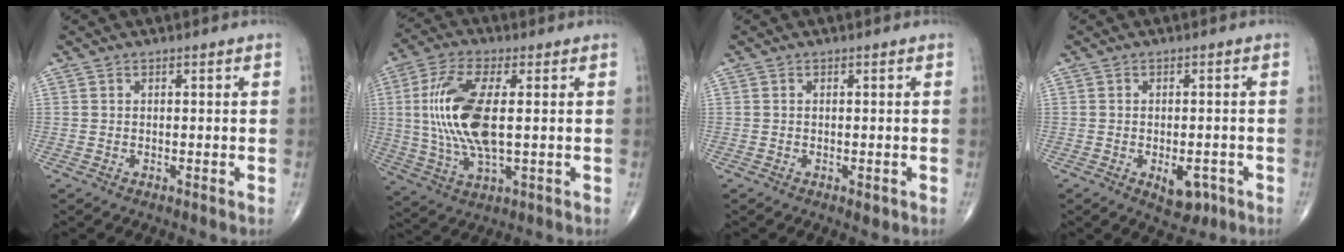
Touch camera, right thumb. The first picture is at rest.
{"total": 15.3, "force": [1.3, 5.9, 14.0], "torque": [-0.305, -0.002, 0.028]}
{"total": 1.4, "force": [-0.4, 0.6, 1.1], "torque": [-0.014, -0.001, -0.002]}
{"total": 5.1, "force": [-2.0, 2.8, 3.7], "torque": [-0.036, 0.006, -0.018]}